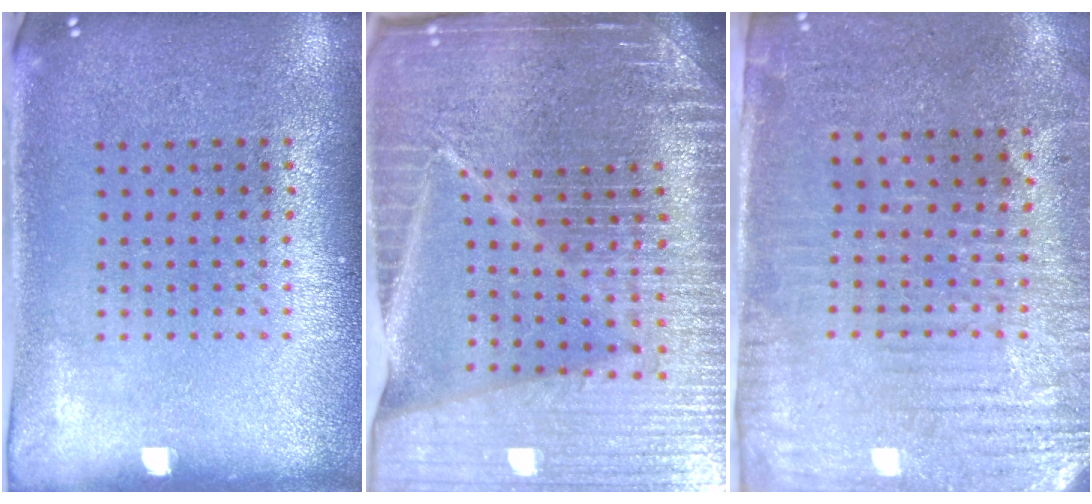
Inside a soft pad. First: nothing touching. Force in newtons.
{"total": 6.5, "press": 5.7, "slide": 3.3}
{"total": 3.2, "press": 2.9, "slide": 1.4}